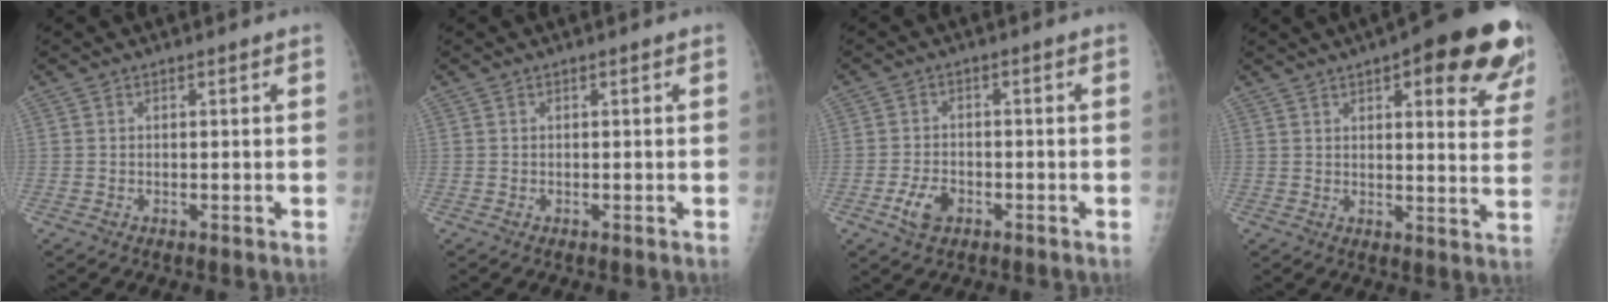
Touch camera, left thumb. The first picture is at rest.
{"total": 0.0}
{"total": 4.8, "force": [-2.2, 2.9, 3.0], "torque": [-0.056, 0.011, -0.040]}
{"total": 19.9, "force": [10.8, 6.3, 15.5], "torque": [-0.158, -0.032, 0.125]}